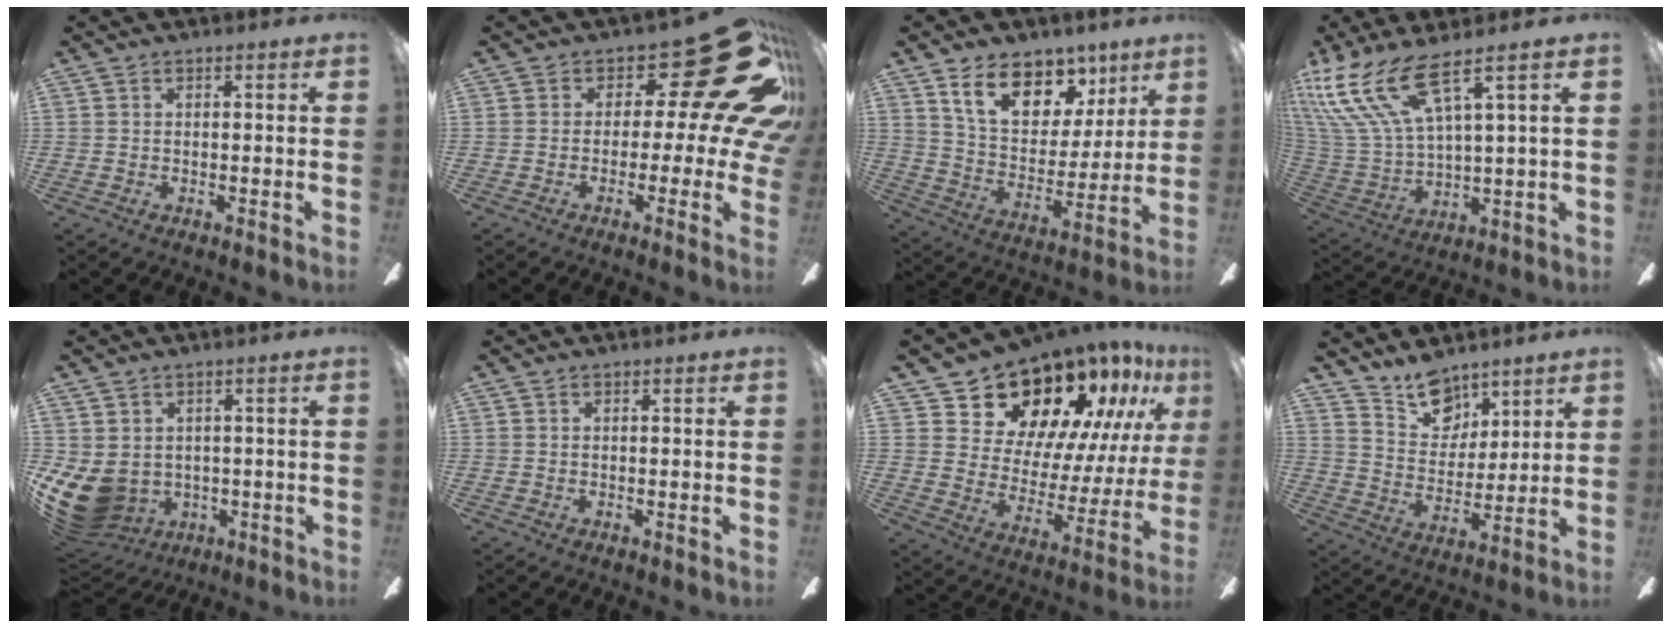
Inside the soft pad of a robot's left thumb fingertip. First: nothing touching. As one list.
[{"total": 18.7, "force": [8.1, 7.8, 15.0], "torque": [-0.203, -0.054, 0.134]}, {"total": 17.1, "force": [10.7, 10.1, 8.7], "torque": [-0.145, -0.053, 0.195]}, {"total": 18.5, "force": [10.6, 6.1, 13.8], "torque": [-0.315, -0.055, 0.185]}, {"total": 9.8, "force": [-1.0, 8.2, 5.3], "torque": [-0.149, -0.013, -0.014]}, {"total": 0.0}, {"total": 17.8, "force": [14.7, 8.6, 5.2], "torque": [-0.086, -0.121, 0.270]}, {"total": 11.8, "force": [9.1, 6.8, 3.4], "torque": [-0.047, -0.059, 0.171]}]